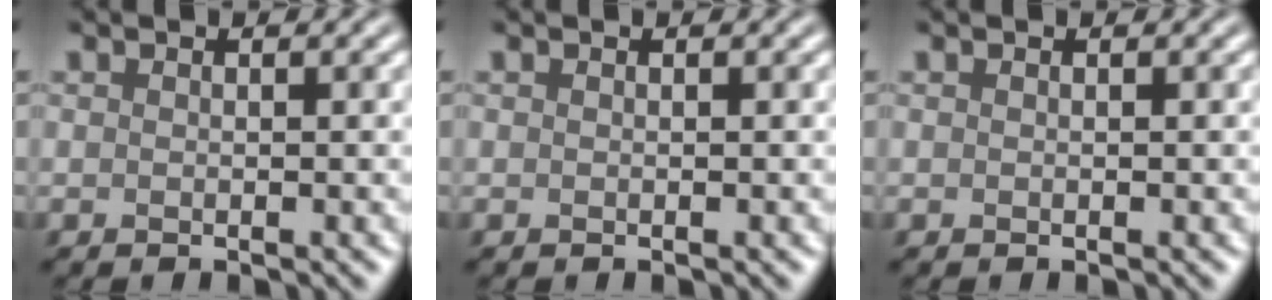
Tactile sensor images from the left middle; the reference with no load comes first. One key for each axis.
{"total": 0.0}
{"total": 0.0}